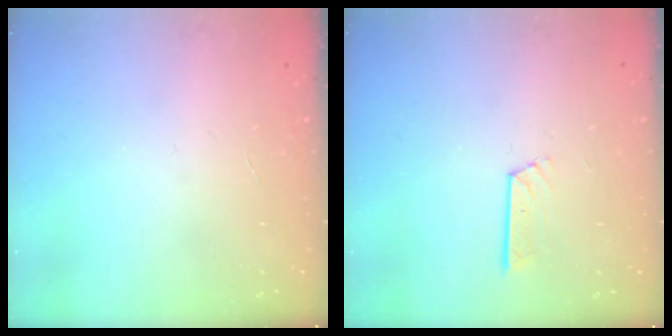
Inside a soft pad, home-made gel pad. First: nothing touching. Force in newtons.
{"total": 6.4, "press": 6.4, "slide": 0.2}